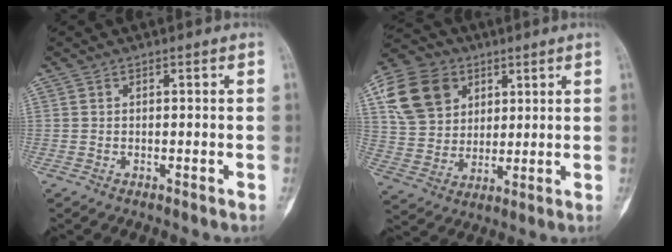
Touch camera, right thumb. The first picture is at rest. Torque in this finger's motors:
{"motor_torque": [-0.87, 0.74, -0.01, -0.13, 0.04]}